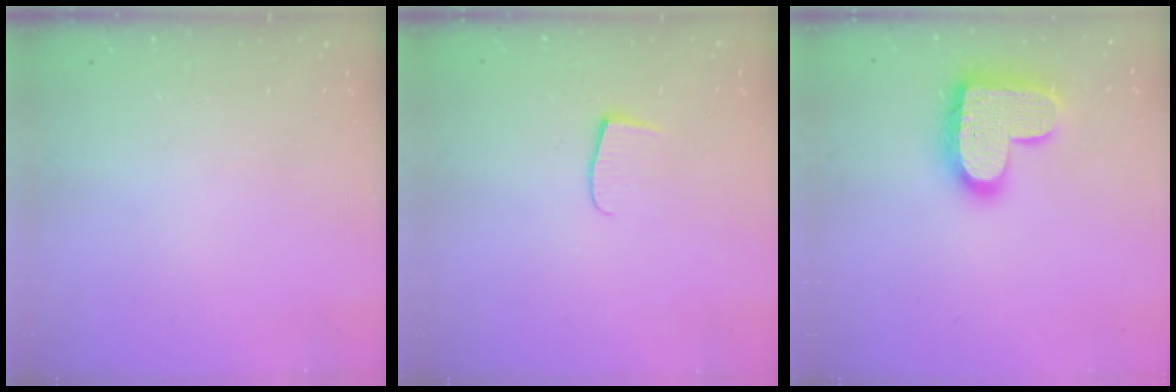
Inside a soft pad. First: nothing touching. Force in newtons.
{"total": 5.9, "press": 5.9, "slide": 0.4}
{"total": 20.1, "press": 20.1, "slide": 1.3}